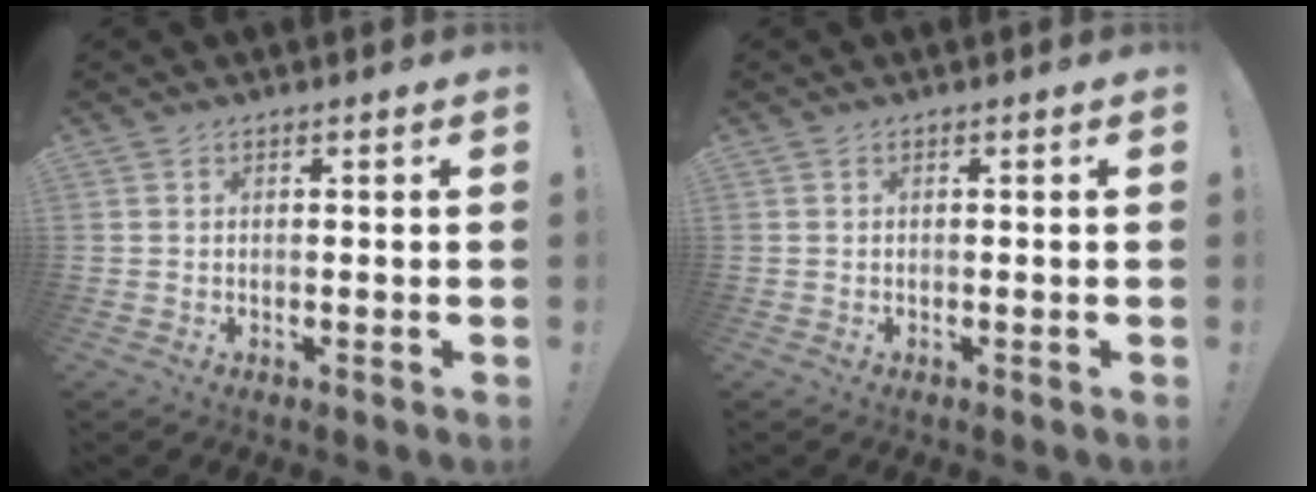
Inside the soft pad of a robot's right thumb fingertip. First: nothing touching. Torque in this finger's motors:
{"motor_torque": [0.00, 0.00, 0.00, 0.00, 0.00]}